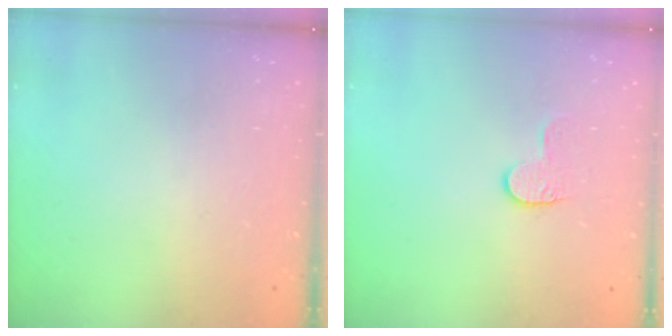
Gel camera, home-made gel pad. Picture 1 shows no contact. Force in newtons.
{"total": 5.8, "press": 5.8, "slide": 0.6}